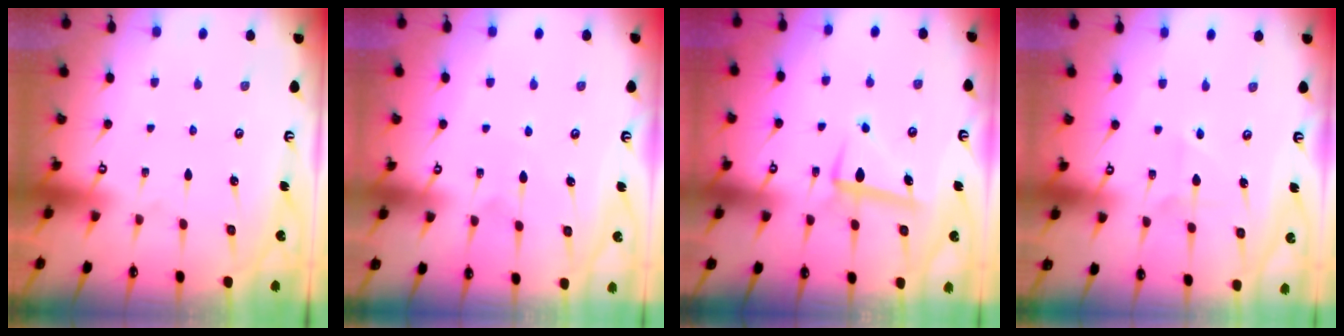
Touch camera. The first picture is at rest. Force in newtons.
{"total": 4.3, "press": 4.2, "slide": 0.4}
{"total": 6.8, "press": 6.6, "slide": 1.5}
{"total": 4.4, "press": 4.3, "slide": 1.0}